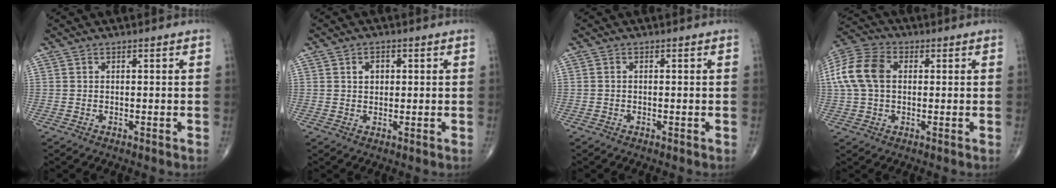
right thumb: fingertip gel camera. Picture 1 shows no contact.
{"total": 2.9, "force": [0.8, 2.1, 1.8], "torque": [-0.017, 0.001, 0.012]}
{"total": 0.0}
{"total": 11.8, "force": [1.6, 8.1, 8.4], "torque": [-0.175, 0.025, 0.025]}